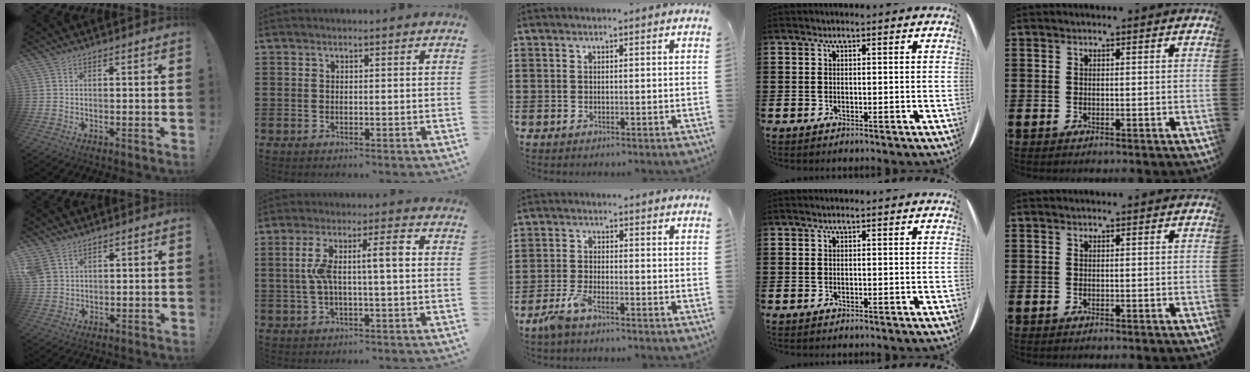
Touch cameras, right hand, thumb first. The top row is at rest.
{"thumb": {"total": 4.7, "force": [3.0, 3.0, 1.9], "torque": [-0.042, -0.007, 0.063]}, "index": {"total": 7.3, "force": [0.4, 1.6, 7.1], "torque": [-0.140, 0.005, -0.002]}, "middle": {"total": 4.0, "force": [-2.8, 1.0, 2.7], "torque": [-0.071, 0.000, -0.059]}}